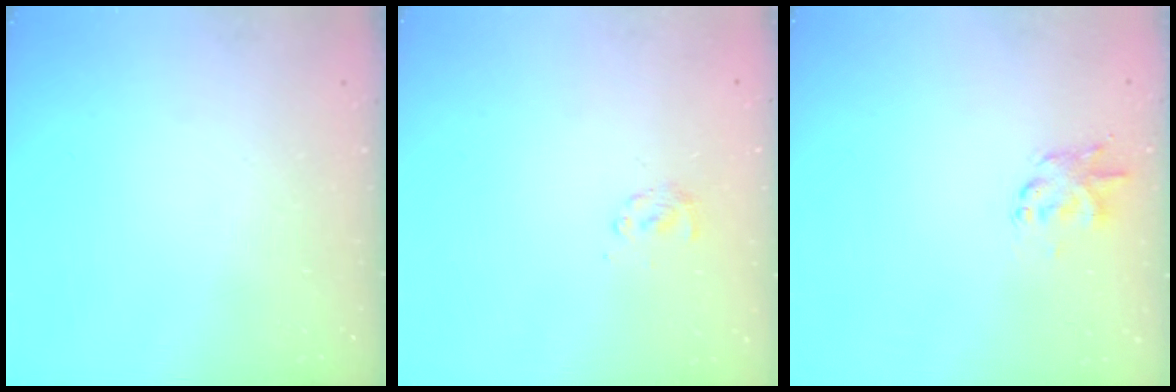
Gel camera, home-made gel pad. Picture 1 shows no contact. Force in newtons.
{"total": 2.0, "press": 1.8, "slide": 0.9}
{"total": 1.4, "press": 1.3, "slide": 0.5}